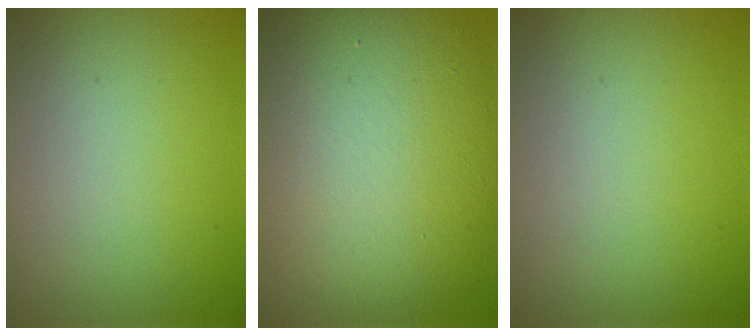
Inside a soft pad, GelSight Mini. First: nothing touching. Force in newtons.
{"total": 15.3, "press": 15.3, "slide": 1.0}
{"total": 0.0}